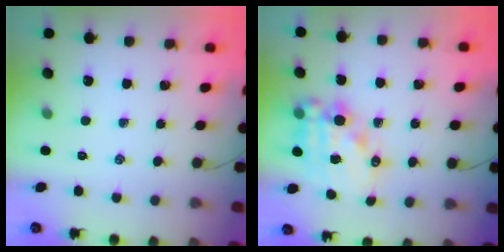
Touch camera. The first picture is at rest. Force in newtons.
{"total": 14.6, "press": 14.3, "slide": 3.0}